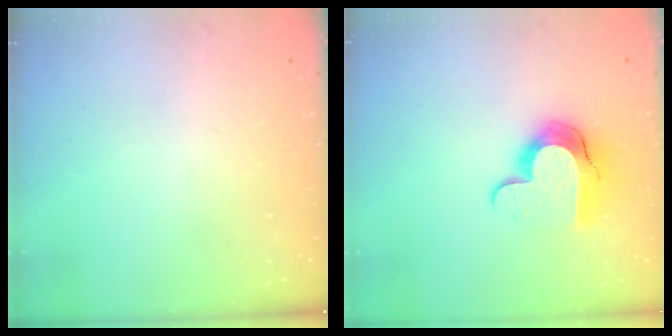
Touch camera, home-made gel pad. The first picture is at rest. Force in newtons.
{"total": 11.1, "press": 11.1, "slide": 0.8}